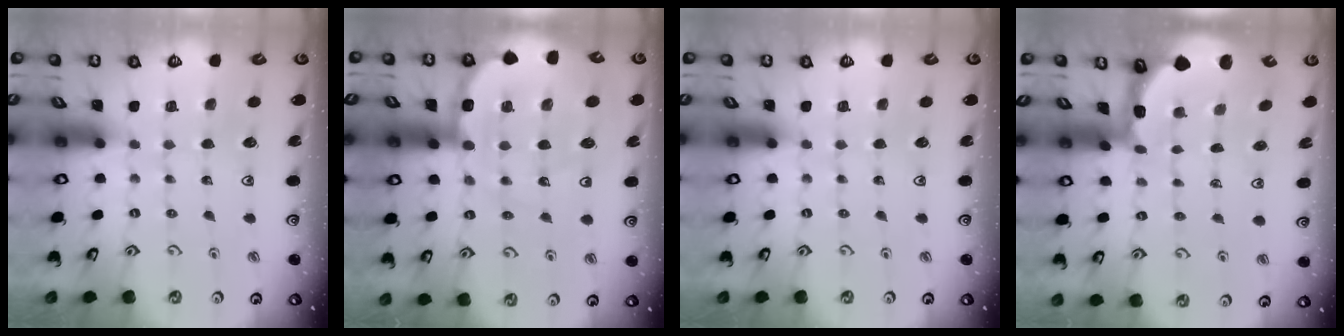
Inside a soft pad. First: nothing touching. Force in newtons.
{"total": 11.8, "press": 11.6, "slide": 2.1}
{"total": 0.0}
{"total": 2.1, "press": 2.1, "slide": 0.4}